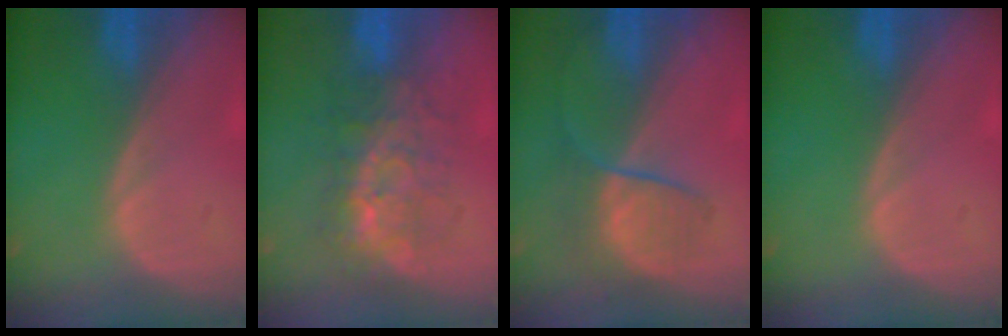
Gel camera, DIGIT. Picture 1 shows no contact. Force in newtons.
{"total": 8.4, "press": 7.6, "slide": 3.5}
{"total": 6.3, "press": 5.9, "slide": 2.3}
{"total": 0.0}